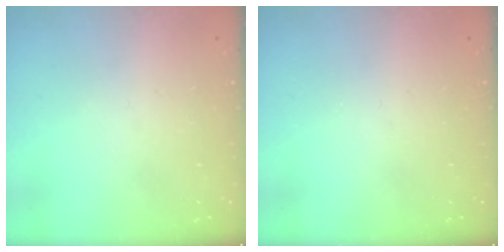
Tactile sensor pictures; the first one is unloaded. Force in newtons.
{"total": 0.0}